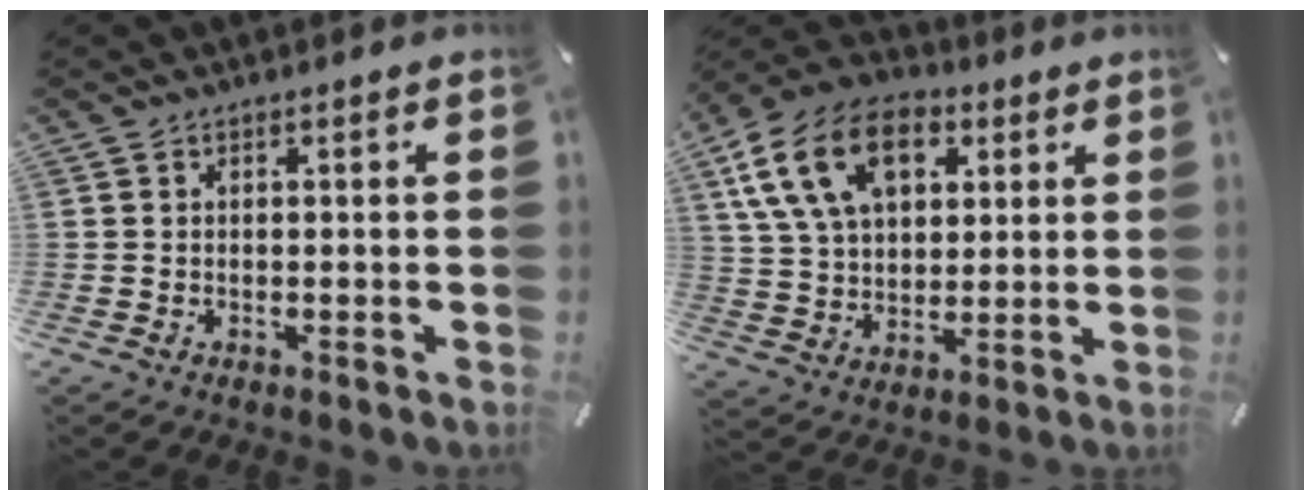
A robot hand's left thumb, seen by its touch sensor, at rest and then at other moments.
{"total": 16.6, "force": [6.9, 11.3, 9.9], "torque": [-0.204, -0.008, 0.129]}